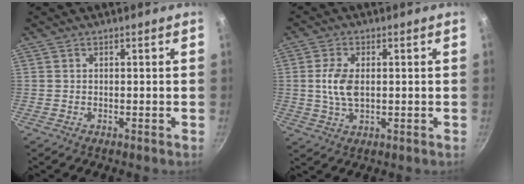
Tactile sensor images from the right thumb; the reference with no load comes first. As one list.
[{"total": 6.1, "force": [0.4, 3.4, 5.0], "torque": [-0.101, 0.002, 0.007]}]